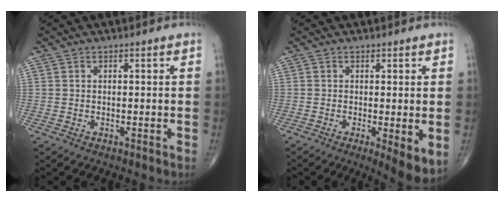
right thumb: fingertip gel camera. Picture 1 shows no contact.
{"total": 5.9, "force": [-1.1, 1.4, 5.6], "torque": [-0.086, -0.020, -0.018]}